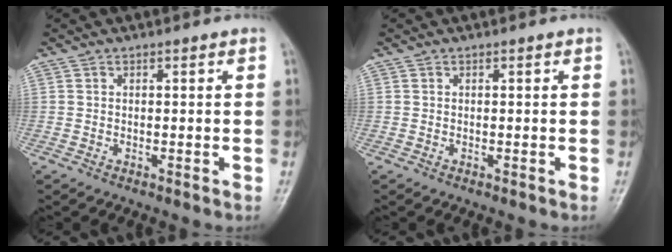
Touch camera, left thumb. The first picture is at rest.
{"total": 0.0}